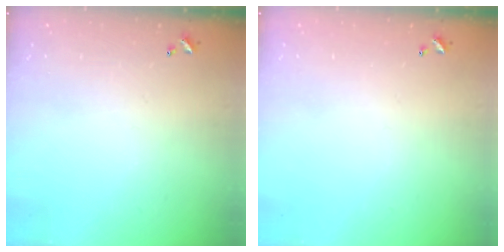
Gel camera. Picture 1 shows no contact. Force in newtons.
{"total": 0.0}